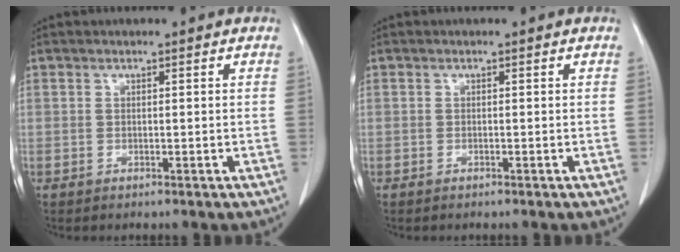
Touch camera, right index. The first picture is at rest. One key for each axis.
{"total": 0.0}